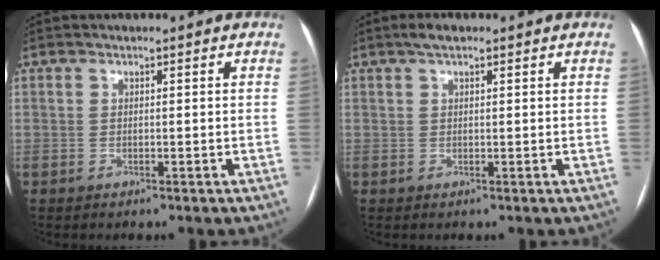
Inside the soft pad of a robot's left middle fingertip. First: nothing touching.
{"total": 2.3, "force": [1.5, 0.7, 1.6], "torque": [-0.031, 0.016, 0.025]}